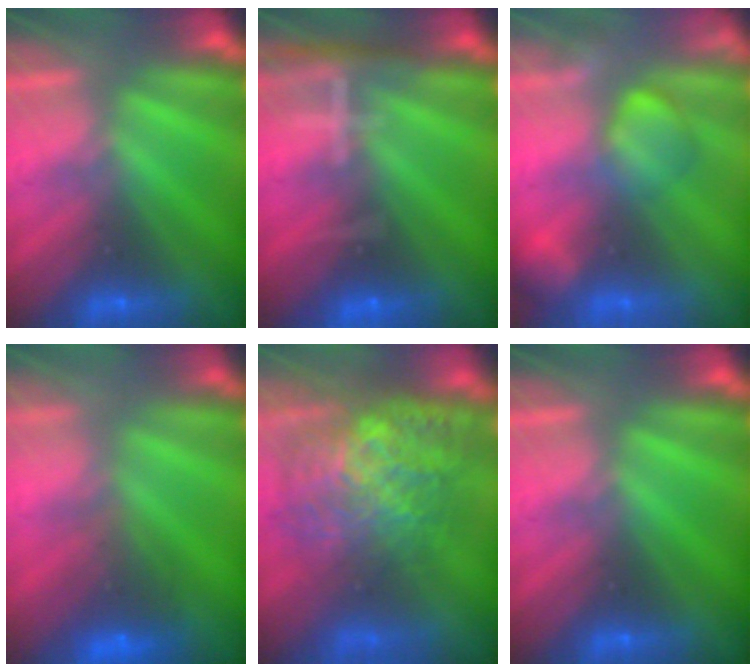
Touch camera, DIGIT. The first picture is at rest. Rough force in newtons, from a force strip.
{"total": 7.4}
{"total": 2.4}
{"total": 7.3}
{"total": 8.7}
{"total": 0.0}